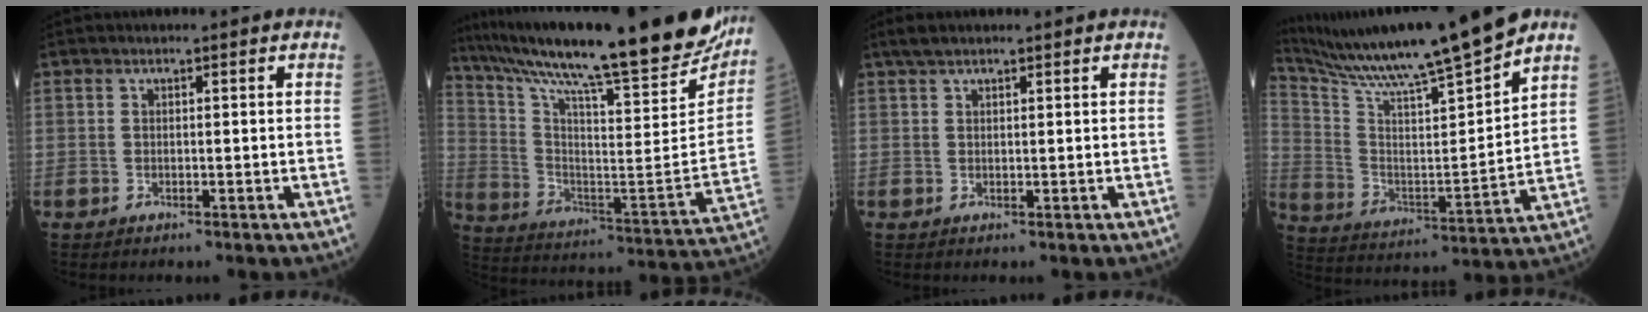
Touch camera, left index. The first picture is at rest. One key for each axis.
{"total": 32.2, "fx": 27.1, "fy": 2.0, "fz": 17.2, "tx": -0.294, "ty": -0.081, "tz": 0.385}
{"total": 2.8, "fx": 2.3, "fy": 0.4, "fz": 1.5, "tx": -0.029, "ty": 0.023, "tz": 0.043}
{"total": 20.4, "fx": 17.8, "fy": -1.3, "fz": 9.9, "tx": -0.187, "ty": -0.024, "tz": 0.296}